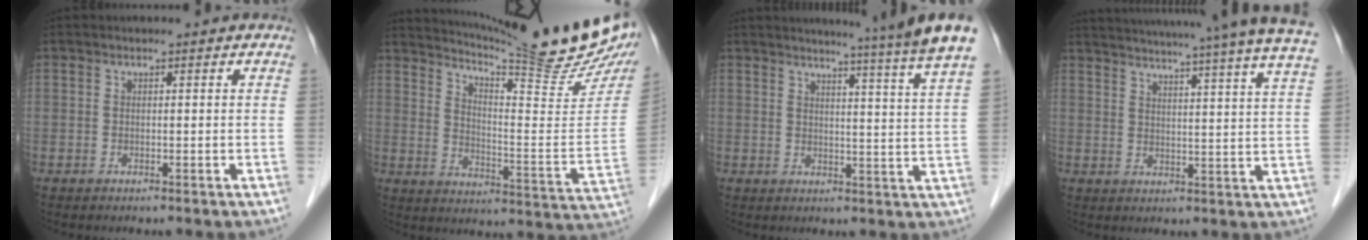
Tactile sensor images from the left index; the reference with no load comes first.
{"total": 23.7, "force": [20.7, -0.9, 11.6], "torque": [-0.185, -0.097, 0.271]}
{"total": 12.3, "force": [10.5, -2.2, 5.9], "torque": [-0.083, -0.045, 0.110]}
{"total": 29.3, "force": [26.5, -0.8, 12.5], "torque": [-0.199, -0.061, 0.319]}